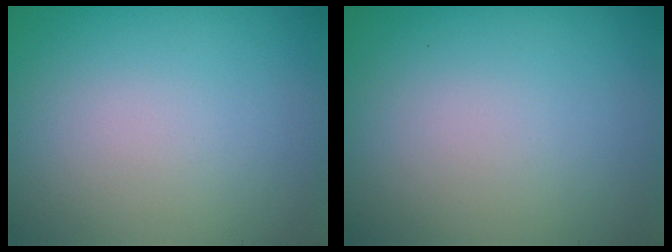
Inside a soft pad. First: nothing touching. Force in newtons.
{"total": 0.0}